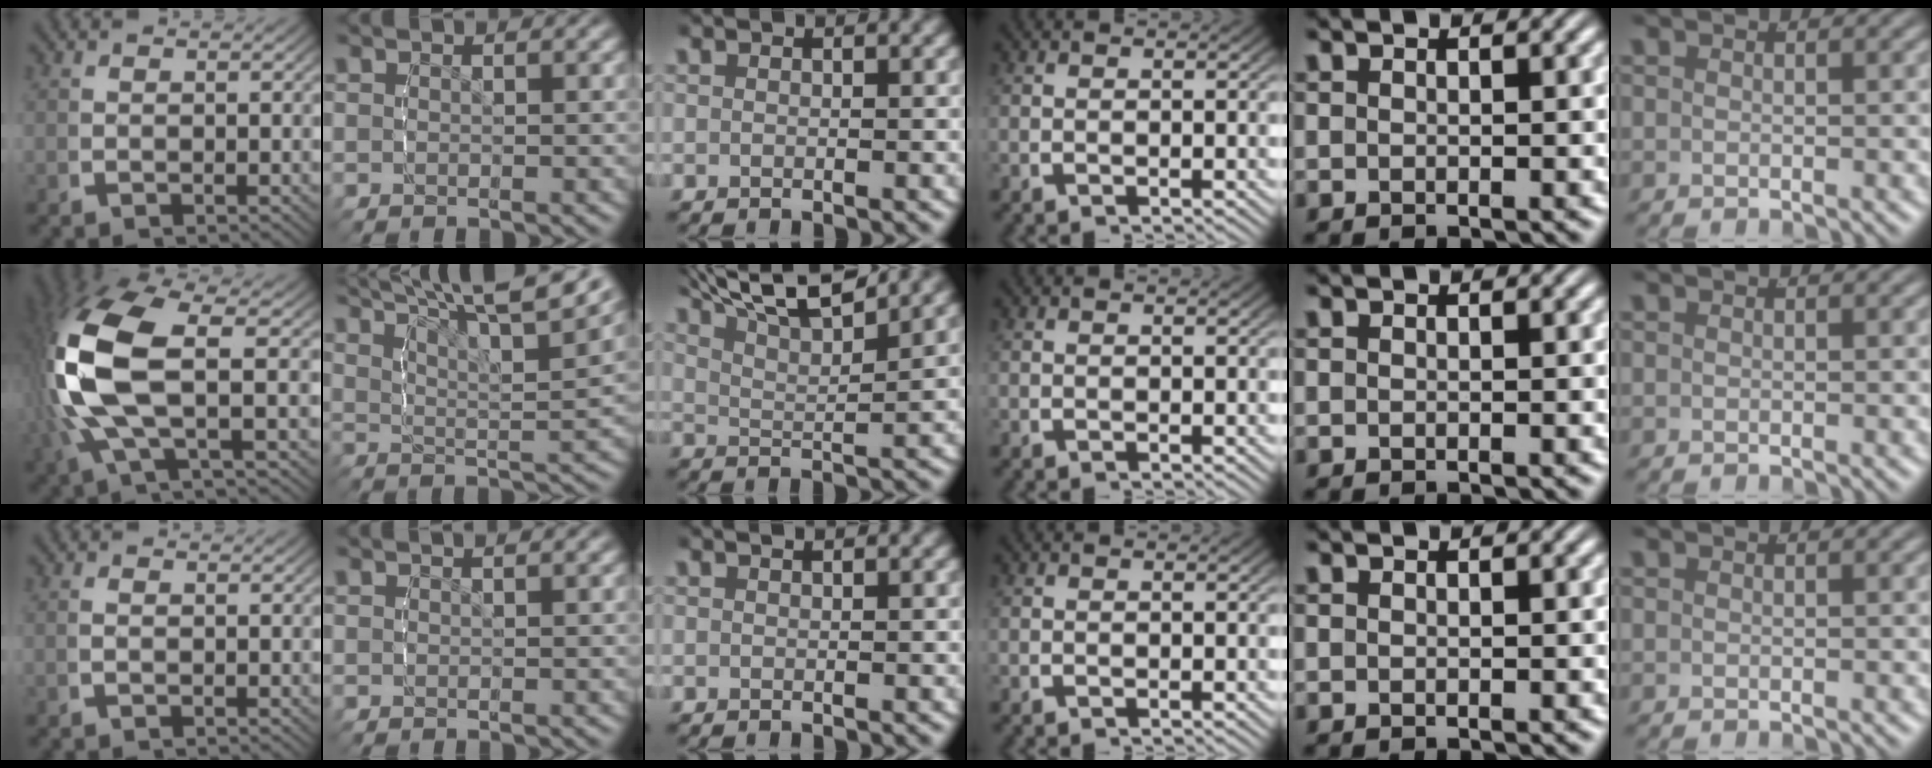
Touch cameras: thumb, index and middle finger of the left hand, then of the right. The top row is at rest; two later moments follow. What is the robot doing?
{"motion": "lift_and_place", "object": "glue stick"}